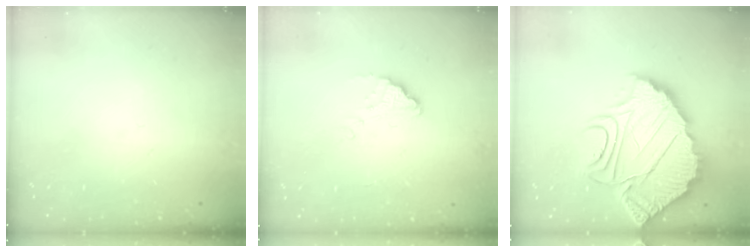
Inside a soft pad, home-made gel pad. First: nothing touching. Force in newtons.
{"total": 1.9, "press": 1.9, "slide": 0.0}
{"total": 18.3, "press": 18.3, "slide": 1.8}